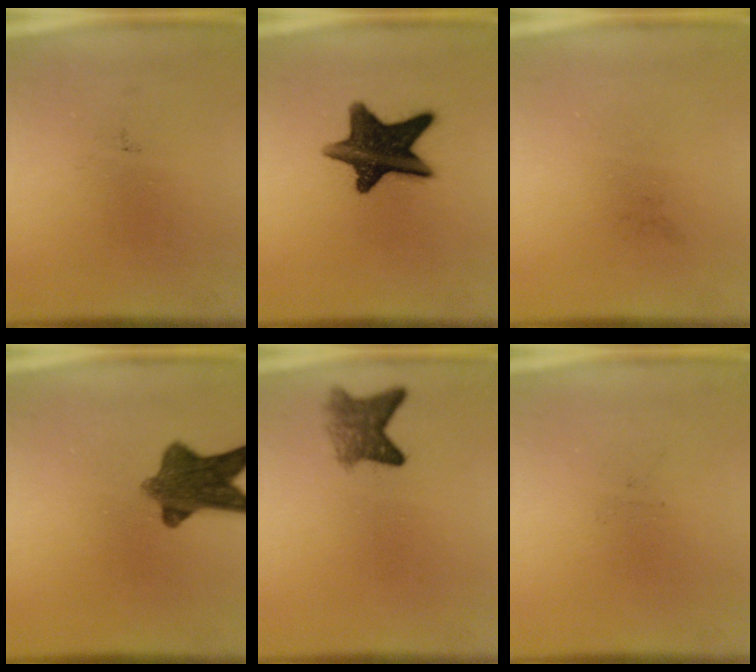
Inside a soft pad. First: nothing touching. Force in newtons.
{"total": 14.3}
{"total": 0.0}
{"total": 9.4}
{"total": 4.0}
{"total": 0.0}